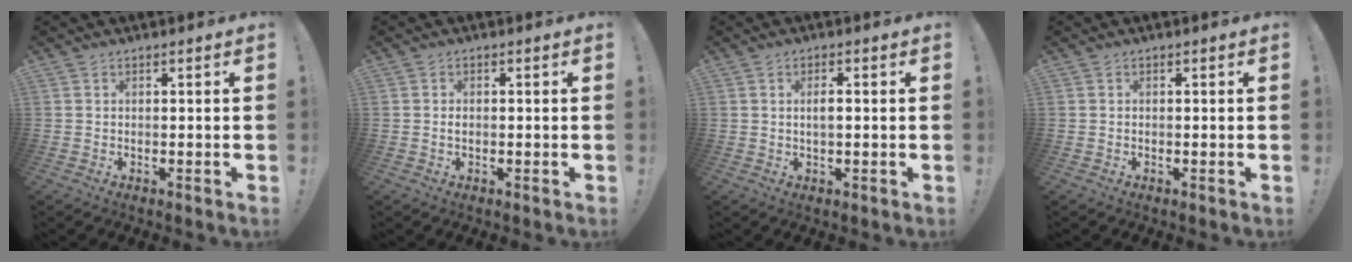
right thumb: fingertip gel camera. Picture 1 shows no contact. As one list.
[{"total": 0.9, "force": [-0.3, 0.6, 0.7], "torque": [-0.018, 0.005, -0.004]}, {"total": 2.5, "force": [-0.1, 0.9, 2.4], "torque": [-0.045, 0.005, -0.005]}, {"total": 0.0}]